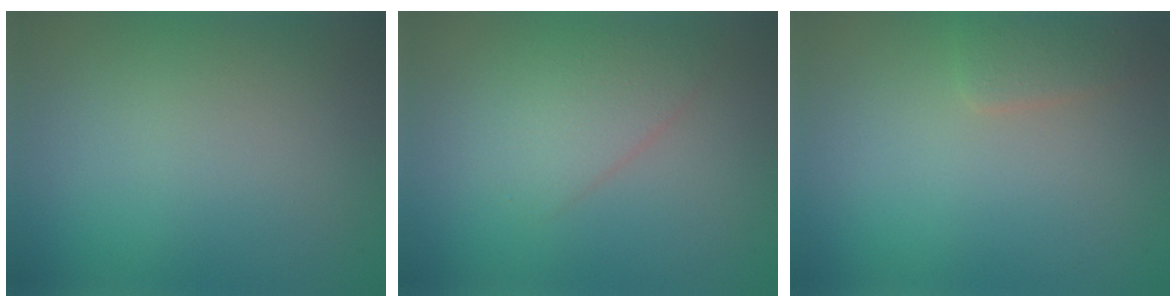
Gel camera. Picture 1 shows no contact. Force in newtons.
{"total": 2.4, "press": 2.4, "slide": 0.1}
{"total": 1.8, "press": 1.8, "slide": 0.2}